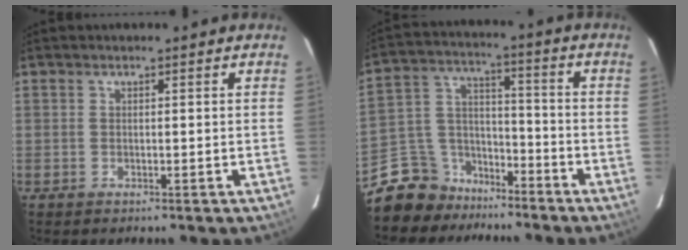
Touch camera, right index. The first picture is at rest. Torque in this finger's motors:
{"motor_torque": [-0.01, -0.34, -0.70, -0.21]}